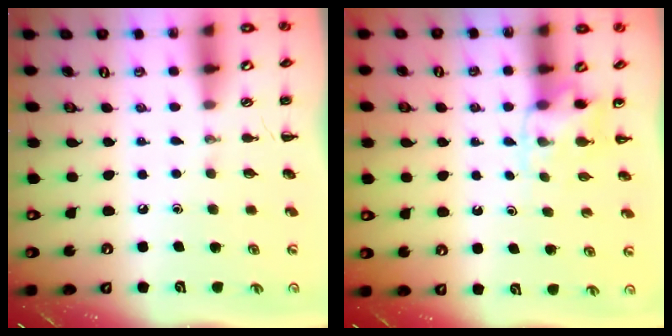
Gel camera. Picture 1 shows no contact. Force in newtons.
{"total": 3.7, "press": 3.7, "slide": 0.7}